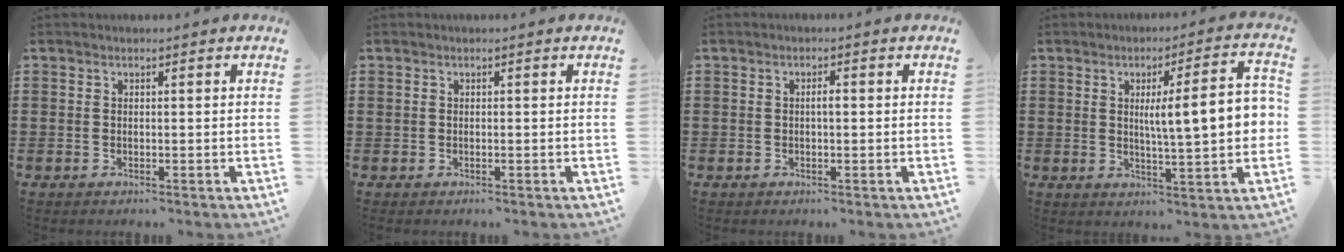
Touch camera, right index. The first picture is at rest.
{"total": 0.0}
{"total": 1.3, "force": [-0.1, 0.3, 1.3], "torque": [-0.024, 0.001, -0.002]}
{"total": 10.4, "force": [1.1, 1.9, 10.2], "torque": [-0.160, -0.002, 0.009]}